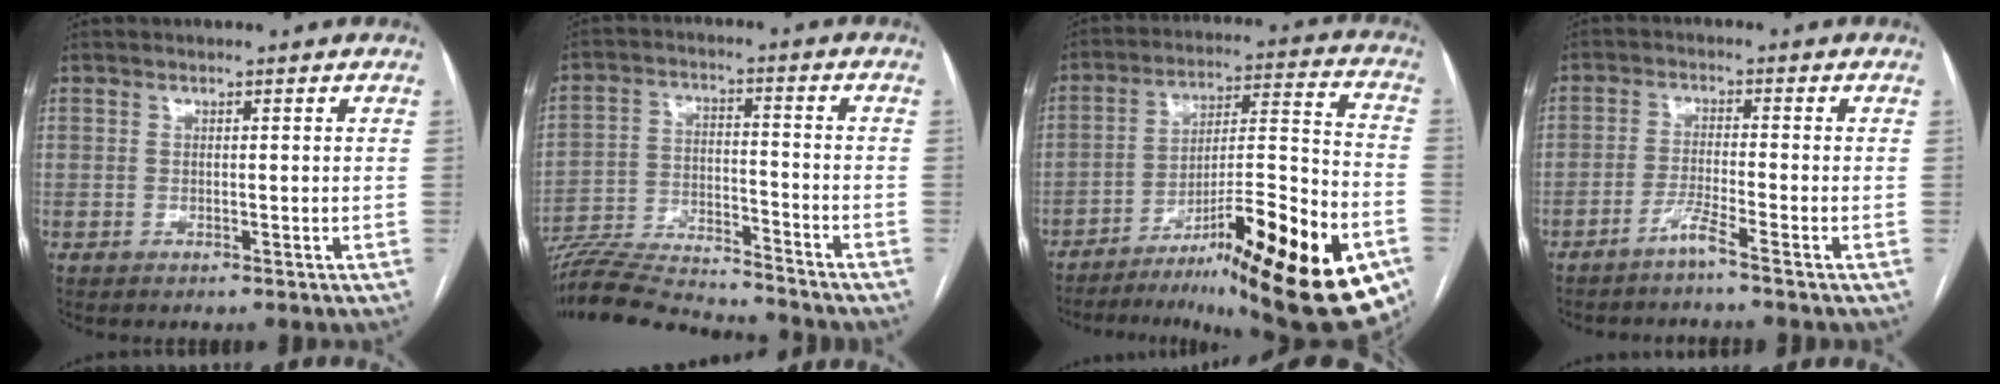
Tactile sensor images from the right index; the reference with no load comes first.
{"total": 17.8, "force": [-16.8, 1.8, 5.6], "torque": [-0.118, -0.008, -0.268]}
{"total": 29.2, "force": [-16.9, 4.5, 23.5], "torque": [-0.256, 0.000, -0.249]}
{"total": 3.2, "force": [-2.5, -0.9, 1.8], "torque": [-0.042, -0.005, -0.053]}